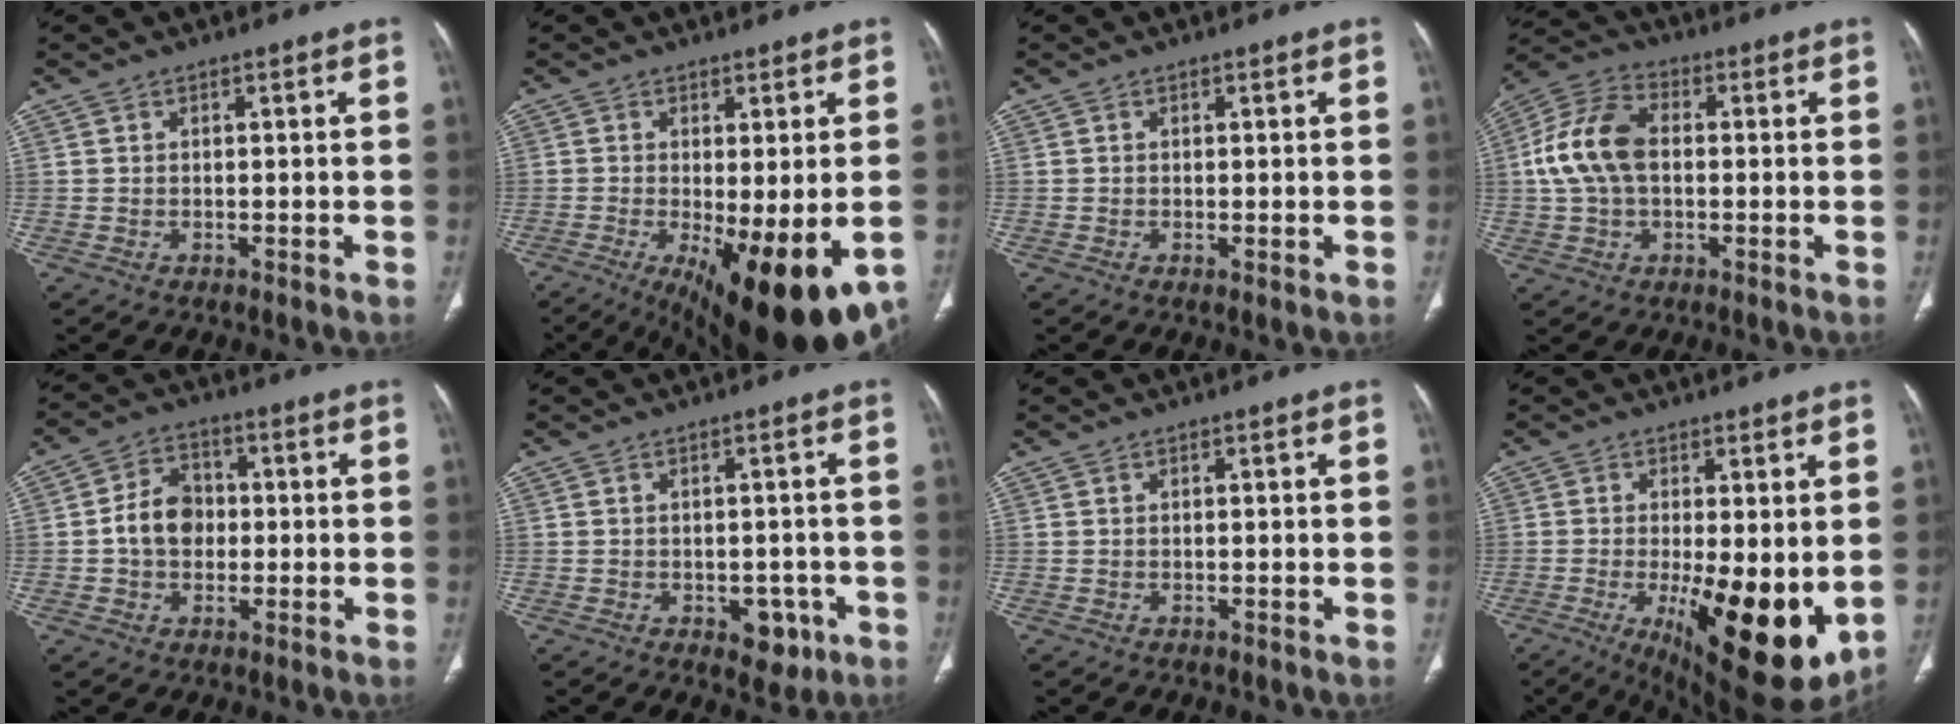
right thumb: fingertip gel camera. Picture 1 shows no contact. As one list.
[{"total": 18.0, "force": [-6.6, 6.2, 15.6], "torque": [-0.197, -0.027, -0.081]}, {"total": 0.6, "force": [-0.1, 0.2, 0.5], "torque": [-0.015, -0.004, -0.001]}, {"total": 12.1, "force": [0.5, 7.9, 9.2], "torque": [-0.186, 0.027, 0.003]}, {"total": 8.1, "force": [-0.4, 6.4, 5.0], "torque": [-0.064, 0.020, -0.015]}, {"total": 5.0, "force": [-2.1, 3.3, 3.1], "torque": [-0.014, 0.009, -0.019]}, {"total": 0.0}, {"total": 18.2, "force": [-3.4, 6.7, 16.6], "torque": [-0.214, -0.032, -0.025]}]